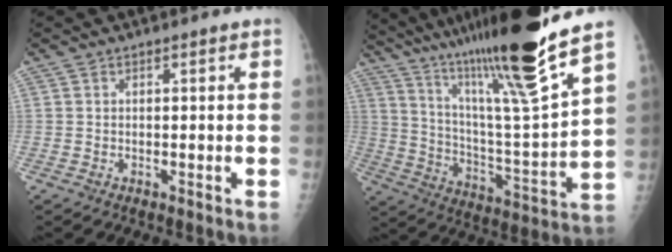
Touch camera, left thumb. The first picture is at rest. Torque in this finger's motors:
{"motor_torque": [3.56, 1.45, 1.47, -1.31, 0.44]}